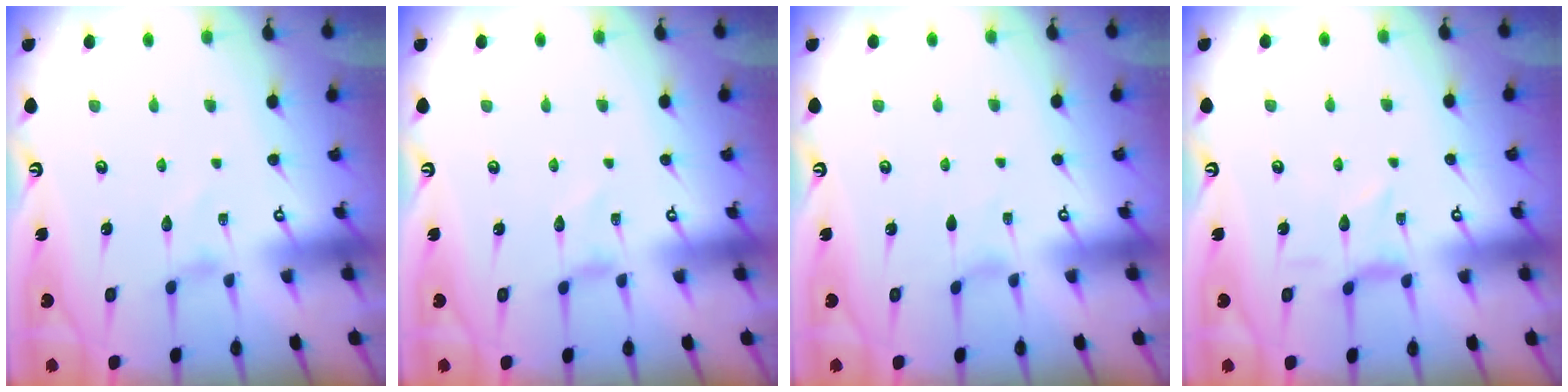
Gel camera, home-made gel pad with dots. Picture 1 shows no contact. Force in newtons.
{"total": 0.0}
{"total": 0.6, "press": 0.6, "slide": 0.2}
{"total": 1.5, "press": 1.5, "slide": 0.2}